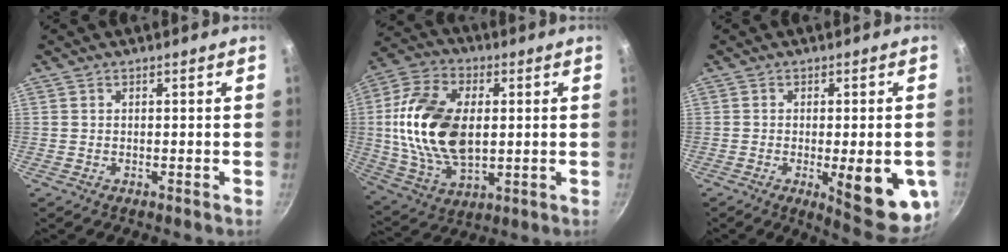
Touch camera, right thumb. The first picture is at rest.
{"total": 20.0, "force": [1.6, 12.1, 15.8], "torque": [-0.287, 0.001, 0.028]}
{"total": 13.9, "force": [-3.4, 4.1, 12.9], "torque": [-0.135, -0.005, -0.037]}